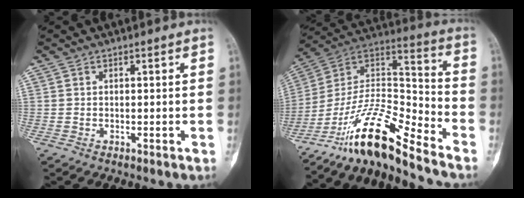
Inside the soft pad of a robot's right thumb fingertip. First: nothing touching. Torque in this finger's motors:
{"motor_torque": [2.53, 0.23, 1.17, -1.60, 0.36]}